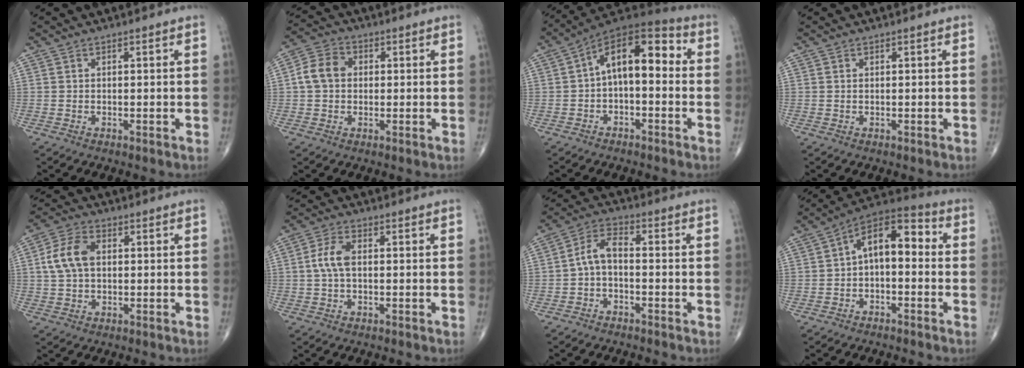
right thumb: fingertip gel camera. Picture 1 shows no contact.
{"total": 6.6, "force": [0.5, 5.2, 4.0], "torque": [-0.068, 0.017, 0.000]}
{"total": 13.2, "force": [0.7, 6.8, 11.3], "torque": [-0.147, 0.049, -0.004]}
{"total": 0.0}
{"total": 7.6, "force": [1.0, 4.9, 5.8], "torque": [-0.117, 0.017, 0.016]}
{"total": 4.8, "force": [0.2, 2.6, 4.1], "torque": [-0.096, 0.012, 0.000]}
{"total": 5.4, "force": [-1.1, 2.8, 4.5], "torque": [-0.084, 0.027, -0.032]}
{"total": 11.0, "force": [0.2, 5.9, 9.2], "torque": [-0.126, 0.045, -0.012]}